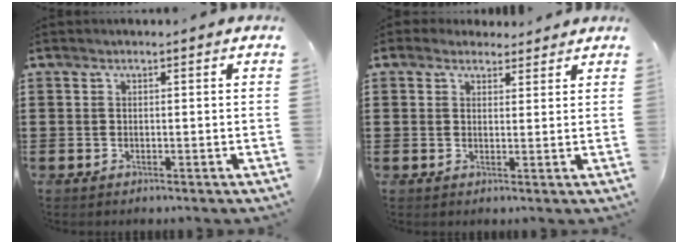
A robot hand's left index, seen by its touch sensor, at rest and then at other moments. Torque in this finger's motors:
{"motor_torque": [2.14, 0.00, 0.24, 0.03]}